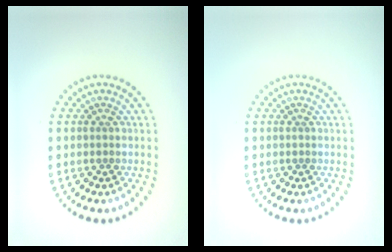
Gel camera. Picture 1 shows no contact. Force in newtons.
{"total": 0.0}